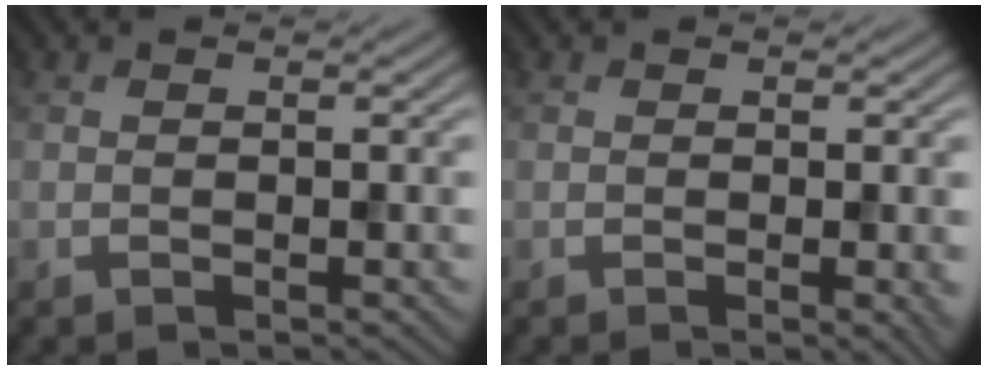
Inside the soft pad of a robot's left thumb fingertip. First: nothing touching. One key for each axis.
{"total": 1.3, "fx": -0.1, "fy": 0.1, "fz": 1.2, "tx": -0.017, "ty": -0.005, "tz": -0.004}